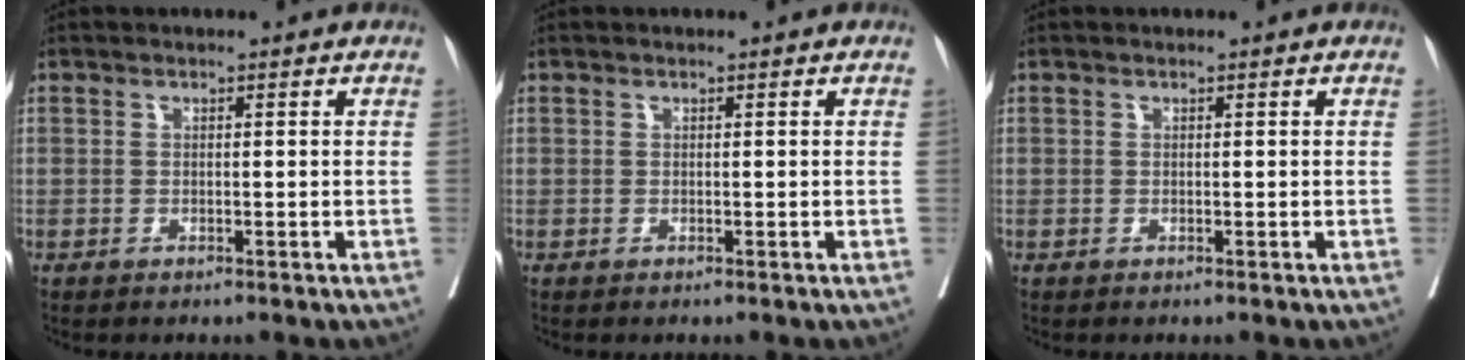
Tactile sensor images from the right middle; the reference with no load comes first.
{"total": 0.0}
{"total": 0.0}